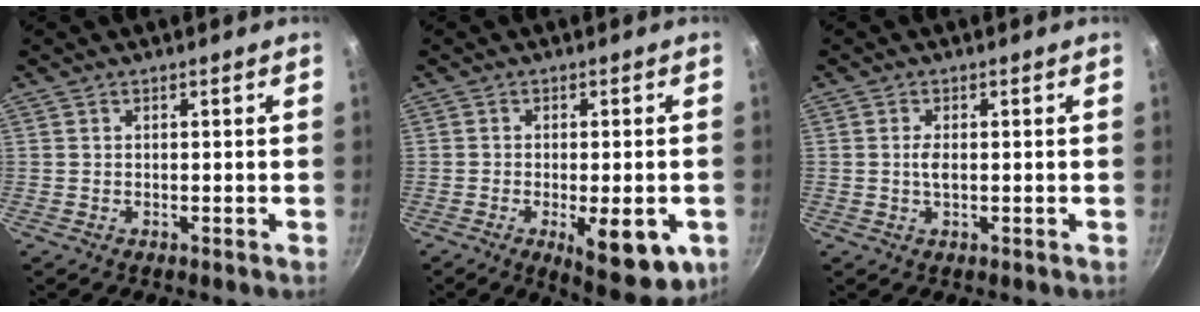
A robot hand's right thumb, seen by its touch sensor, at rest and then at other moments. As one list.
[{"total": 11.8, "force": [-4.1, 4.3, 10.1], "torque": [-0.127, -0.007, -0.048]}, {"total": 2.1, "force": [0.0, 1.0, 1.9], "torque": [-0.039, 0.001, -0.002]}]